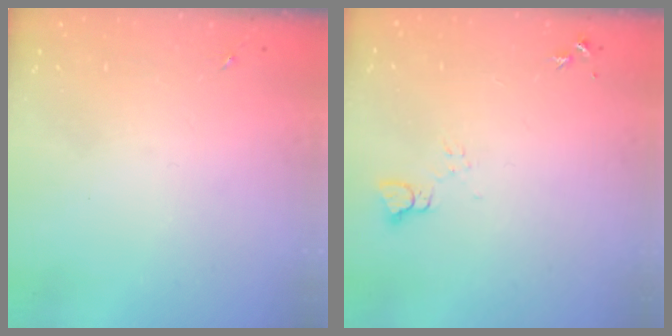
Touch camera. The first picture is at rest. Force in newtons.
{"total": 3.5, "press": 3.5, "slide": 0.4}